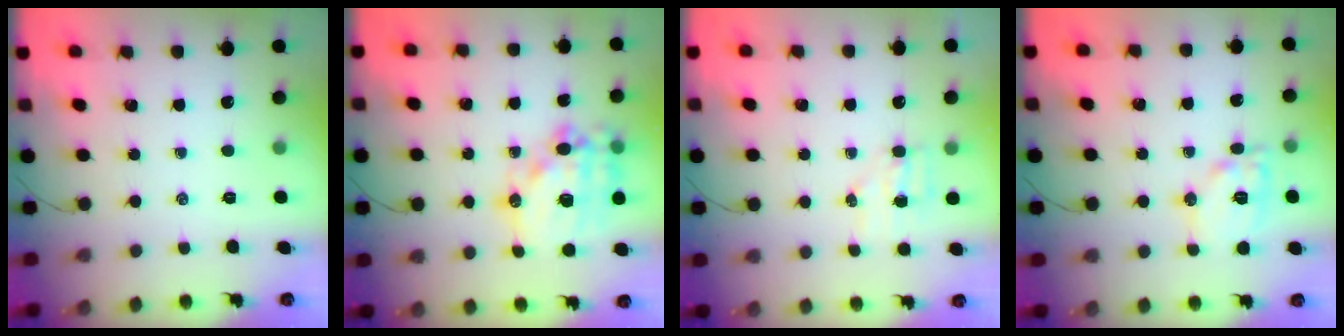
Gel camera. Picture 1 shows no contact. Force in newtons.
{"total": 18.1, "press": 17.6, "slide": 3.8}
{"total": 4.5, "press": 4.5, "slide": 0.9}
{"total": 11.8, "press": 11.8, "slide": 0.7}